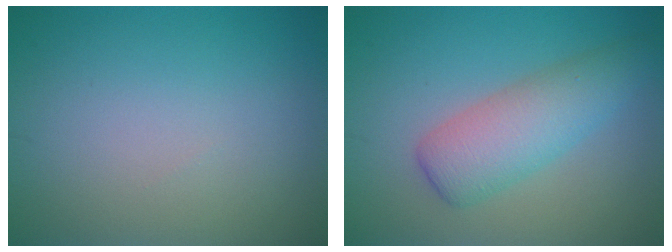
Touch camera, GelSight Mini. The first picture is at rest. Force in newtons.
{"total": 4.8, "press": 4.8, "slide": 0.1}